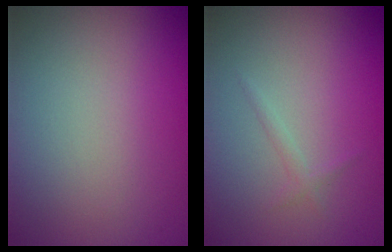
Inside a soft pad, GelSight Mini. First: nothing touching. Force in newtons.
{"total": 0.8, "press": 0.8, "slide": 0.1}